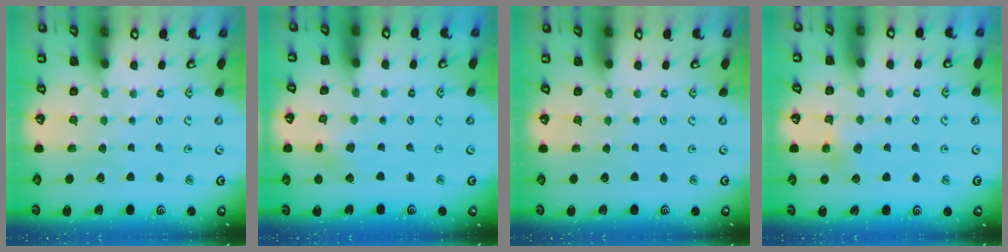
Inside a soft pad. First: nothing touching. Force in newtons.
{"total": 3.2, "press": 3.1, "slide": 0.6}
{"total": 0.0}
{"total": 5.0, "press": 4.9, "slide": 1.0}